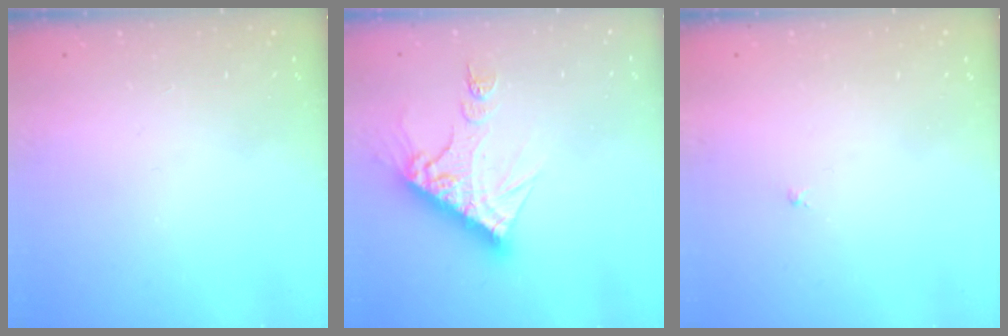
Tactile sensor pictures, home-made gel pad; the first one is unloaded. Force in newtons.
{"total": 12.9, "press": 12.8, "slide": 1.3}
{"total": 1.0, "press": 0.9, "slide": 0.3}